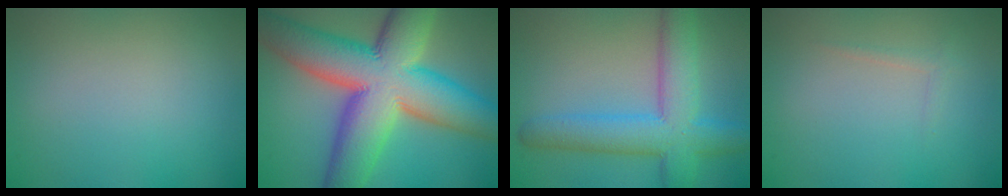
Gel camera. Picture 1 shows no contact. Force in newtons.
{"total": 15.7, "press": 15.7, "slide": 0.4}
{"total": 7.6, "press": 7.6, "slide": 0.2}
{"total": 0.6, "press": 0.6, "slide": 0.1}